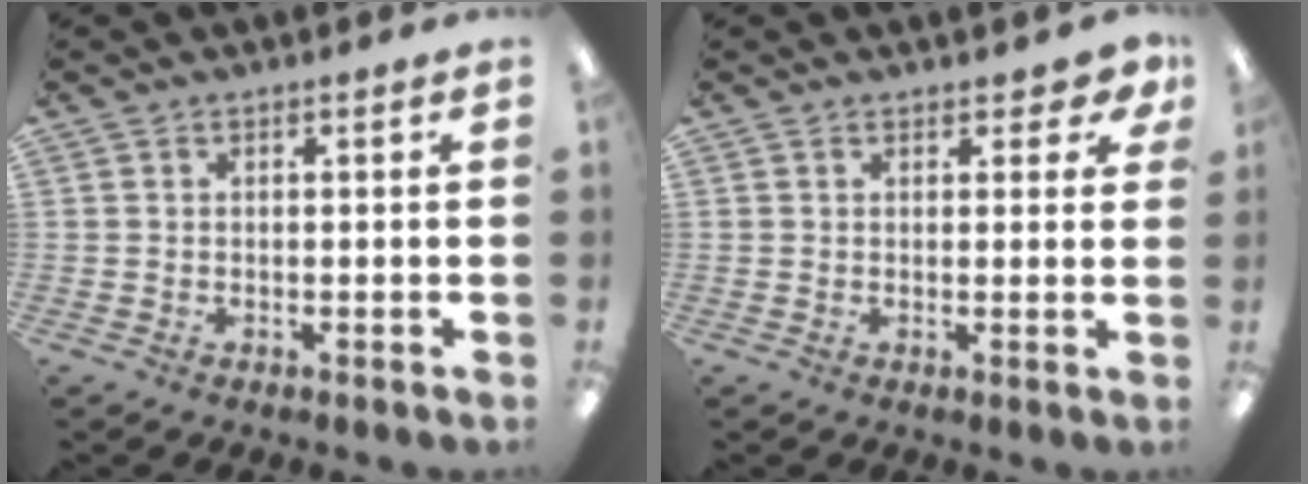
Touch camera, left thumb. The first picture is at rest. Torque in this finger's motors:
{"motor_torque": [-0.08, 0.18, -0.22, 0.07, 0.02]}